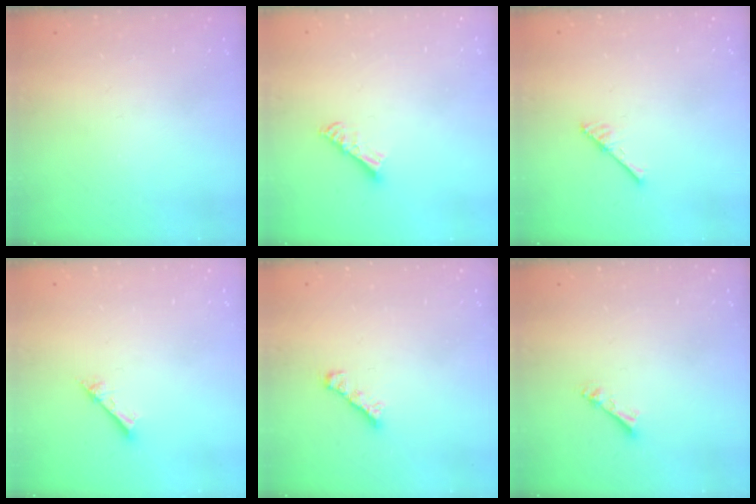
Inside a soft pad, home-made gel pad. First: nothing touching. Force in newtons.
{"total": 5.4, "press": 5.4, "slide": 0.2}
{"total": 3.0, "press": 3.0, "slide": 0.3}
{"total": 1.5, "press": 1.5, "slide": 0.1}
{"total": 1.9, "press": 1.8, "slide": 0.6}
{"total": 2.4, "press": 2.4, "slide": 0.4}